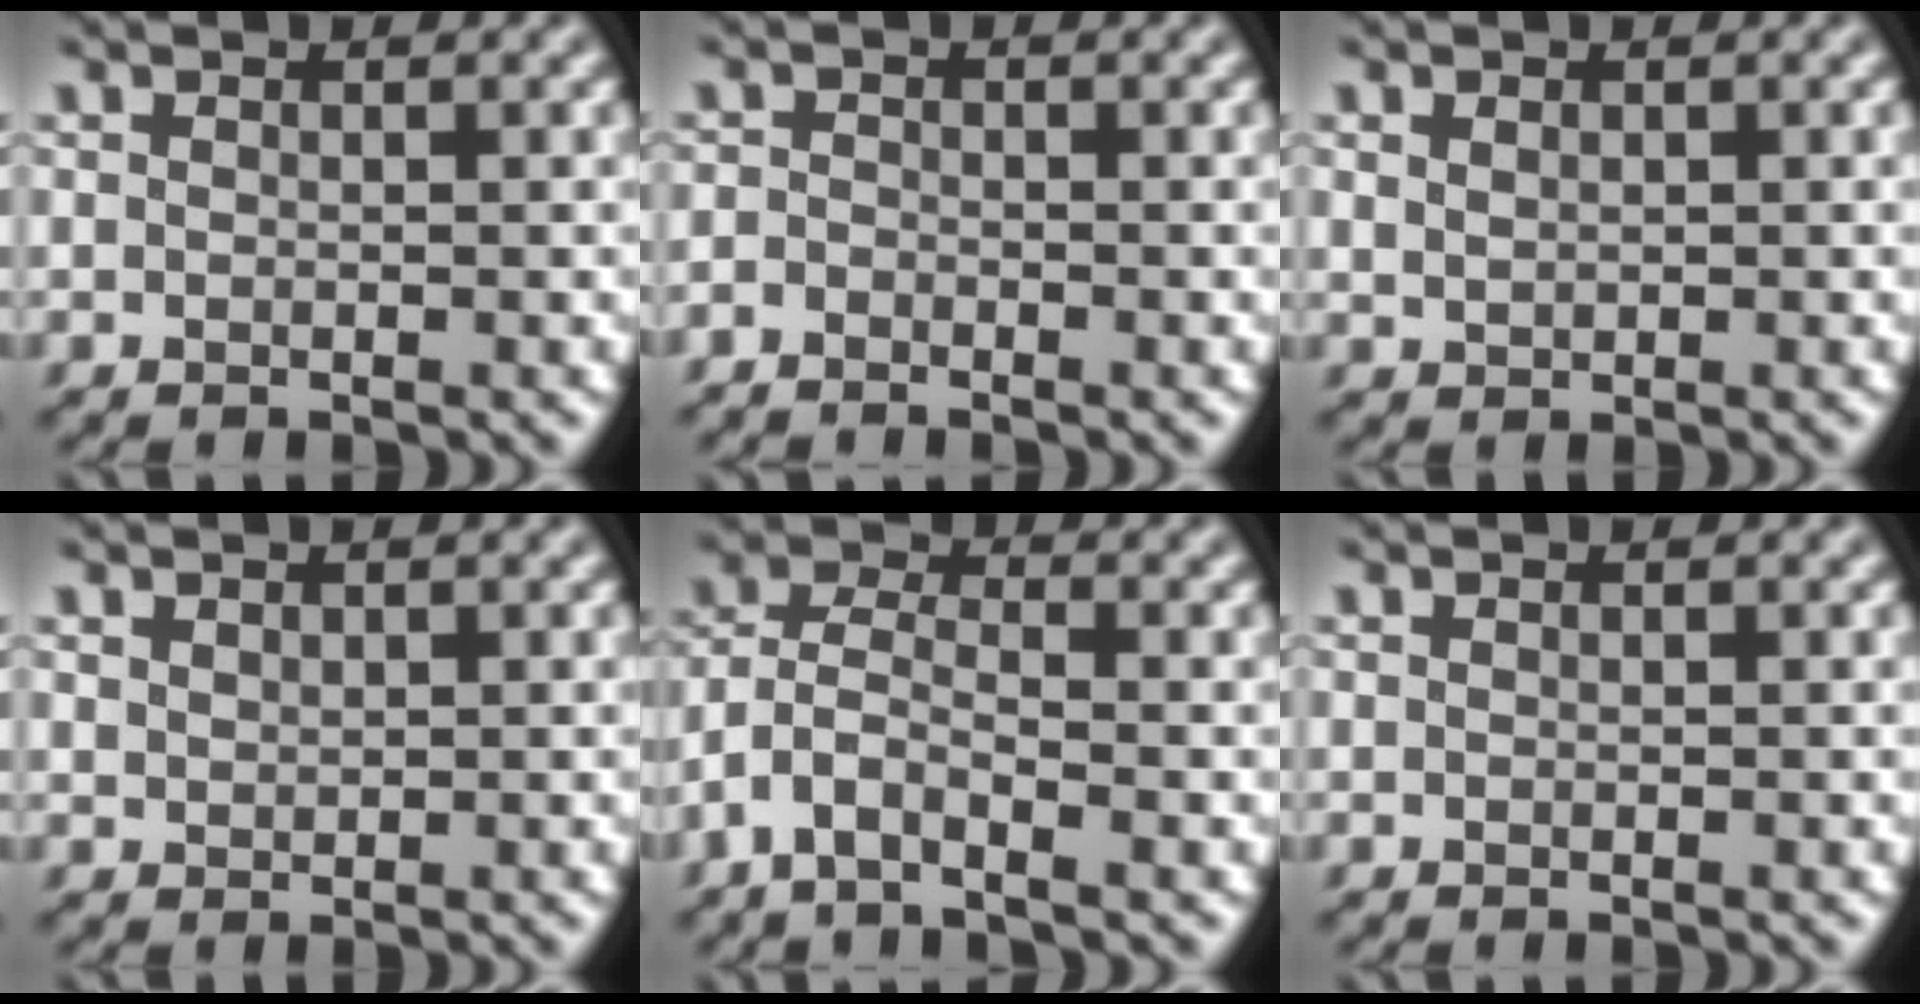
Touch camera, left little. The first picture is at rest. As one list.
[{"total": 1.5, "force": [-1.4, 0.4, 0.3], "torque": [-0.010, -0.001, -0.030]}, {"total": 0.8, "force": [0.3, 0.6, 0.4], "torque": [-0.012, 0.000, 0.011]}, {"total": 0.7, "force": [0.5, 0.4, 0.1], "torque": [-0.007, -0.001, 0.014]}, {"total": 3.9, "force": [-2.3, 1.4, 2.8], "torque": [-0.067, 0.007, -0.055]}, {"total": 0.0}]